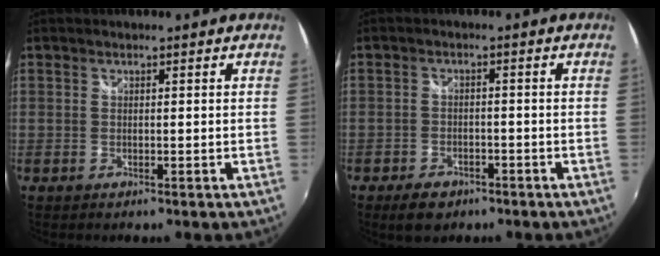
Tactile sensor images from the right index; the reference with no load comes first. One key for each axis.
{"total": 5.5, "fx": -3.8, "fy": 3.3, "fz": 2.2, "tx": -0.060, "ty": 0.001, "tz": -0.056}